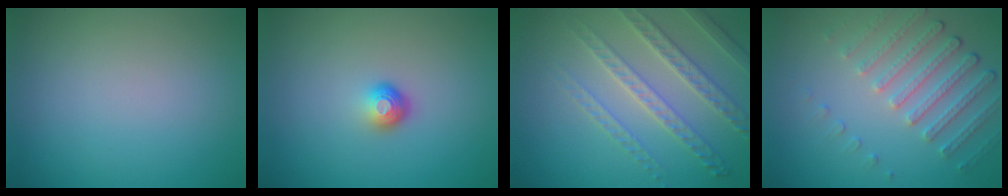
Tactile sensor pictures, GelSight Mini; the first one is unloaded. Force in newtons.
{"total": 1.8, "press": 1.1, "slide": 1.5}
{"total": 4.1, "press": 3.8, "slide": 1.5}
{"total": 4.5, "press": 3.3, "slide": 3.1}